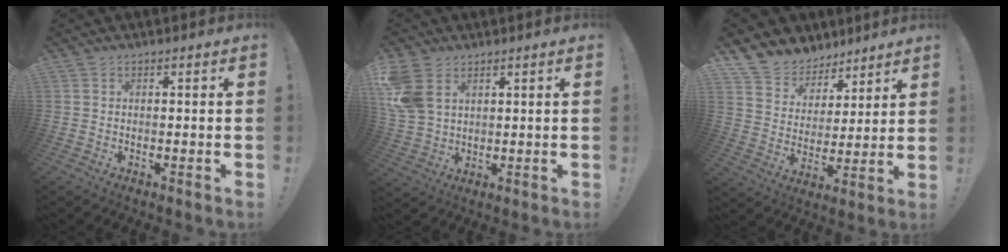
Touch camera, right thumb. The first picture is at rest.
{"total": 9.4, "force": [4.1, 6.4, 5.5], "torque": [-0.115, -0.012, 0.085]}
{"total": 10.0, "force": [7.5, 6.5, 0.9], "torque": [-0.022, -0.063, 0.146]}